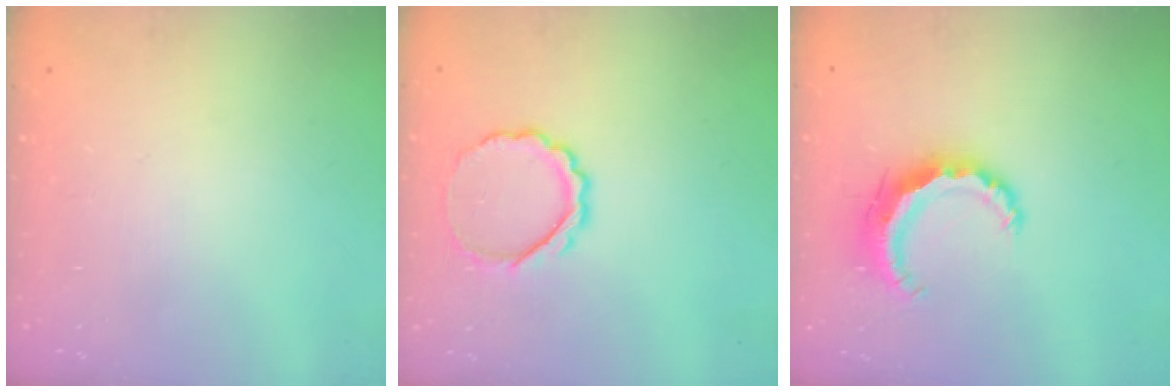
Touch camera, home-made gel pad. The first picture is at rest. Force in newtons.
{"total": 7.6, "press": 7.6, "slide": 0.7}
{"total": 7.8, "press": 7.7, "slide": 0.8}